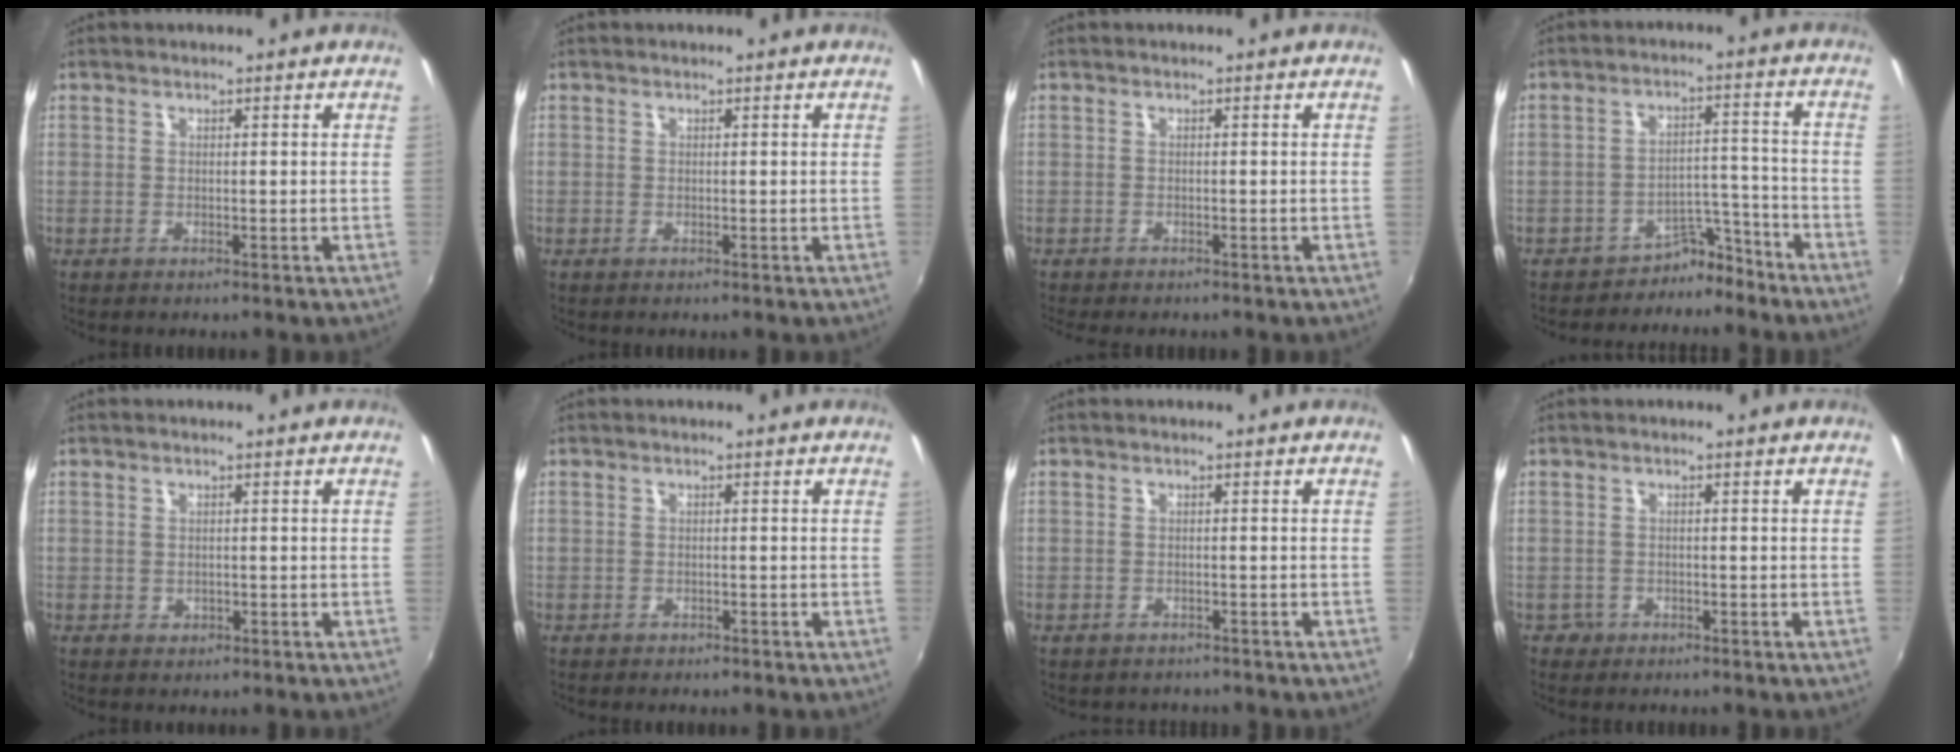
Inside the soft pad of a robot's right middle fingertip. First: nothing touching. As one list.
[{"total": 0.0}, {"total": 2.8, "force": [-2.4, 0.9, 1.1], "torque": [-0.026, -0.020, -0.035]}, {"total": 6.4, "force": [-5.5, 3.0, 0.9], "torque": [-0.008, 0.030, -0.081]}, {"total": 1.0, "force": [-0.2, 0.9, 0.3], "torque": [-0.003, -0.003, -0.002]}, {"total": 1.5, "force": [-1.3, 0.7, 0.4], "torque": [-0.013, -0.006, -0.018]}, {"total": 2.6, "force": [-2.3, 1.2, 0.4], "torque": [-0.014, -0.012, -0.030]}, {"total": 1.8, "force": [-1.1, 1.5, 0.2], "torque": [-0.009, -0.002, -0.016]}]